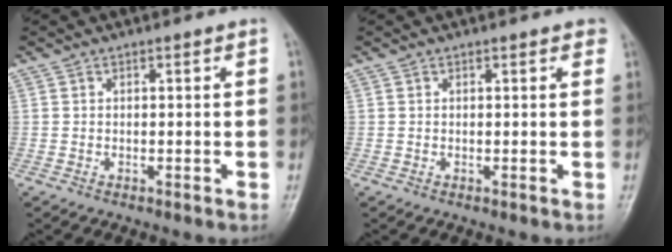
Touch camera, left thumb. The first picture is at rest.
{"total": 1.4, "force": [1.0, 0.7, 0.7], "torque": [0.001, 0.000, 0.007]}